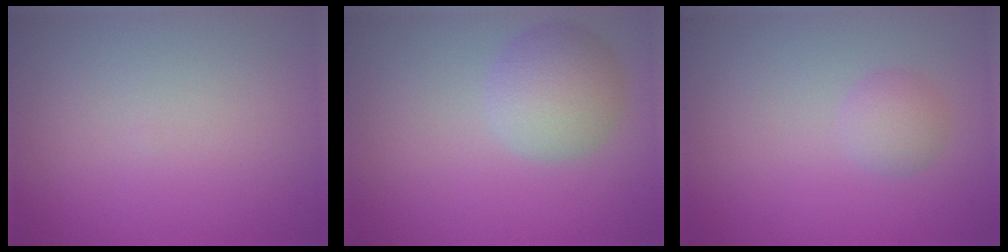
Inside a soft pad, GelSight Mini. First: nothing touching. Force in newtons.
{"total": 4.4, "press": 4.4, "slide": 0.2}
{"total": 1.8, "press": 1.8, "slide": 0.1}